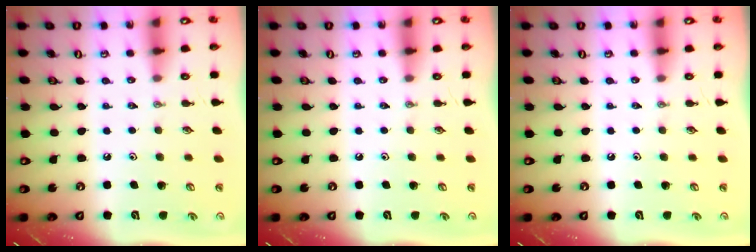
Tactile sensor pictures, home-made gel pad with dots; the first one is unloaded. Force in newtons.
{"total": 0.0}
{"total": 0.0}